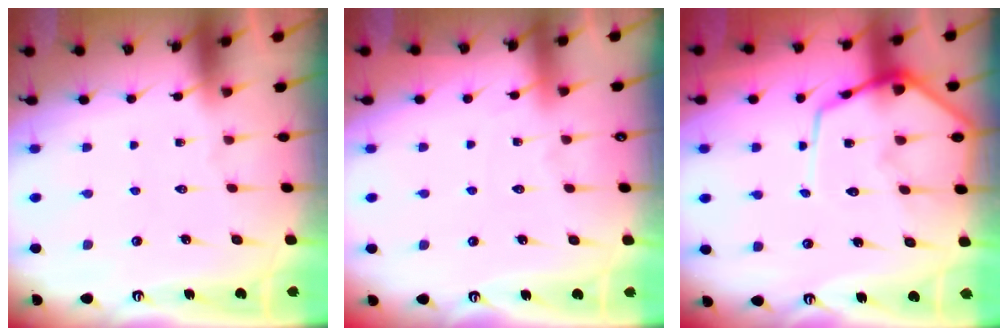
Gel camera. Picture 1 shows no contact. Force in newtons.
{"total": 3.0, "press": 2.9, "slide": 0.4}
{"total": 11.6, "press": 11.5, "slide": 1.2}